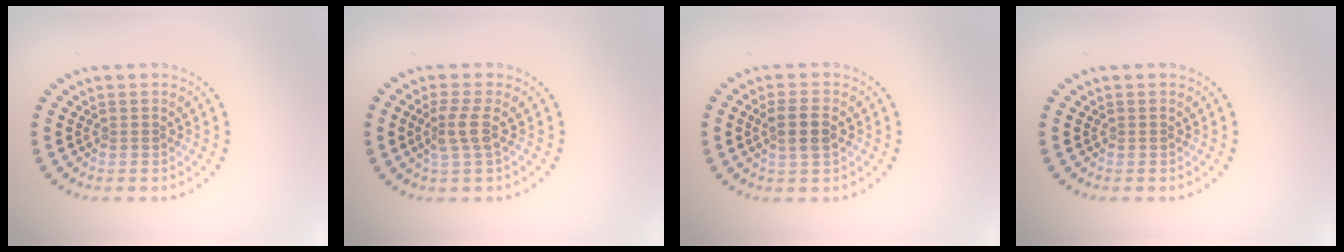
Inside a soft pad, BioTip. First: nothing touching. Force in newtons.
{"total": 2.3, "press": 1.7, "slide": 1.6}
{"total": 2.6, "press": 2.4, "slide": 0.8}
{"total": 0.0}